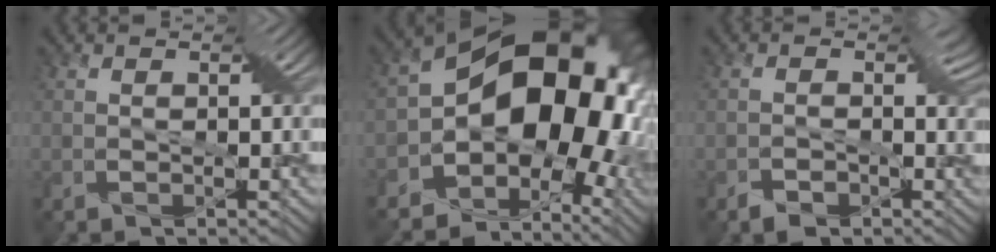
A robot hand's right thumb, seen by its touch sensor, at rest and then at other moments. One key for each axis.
{"total": 14.8, "fx": -0.2, "fy": 10.2, "fz": 10.7, "tx": -0.166, "ty": -0.020, "tz": 0.008}
{"total": 1.7, "fx": -1.3, "fy": 0.8, "fz": 0.8, "tx": -0.025, "ty": -0.006, "tz": -0.028}